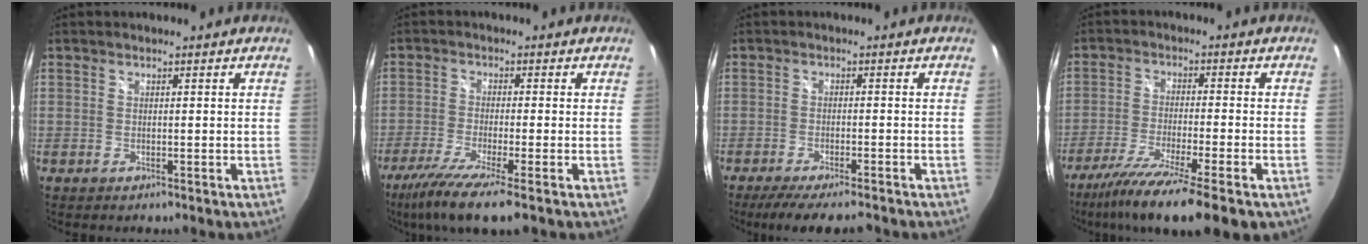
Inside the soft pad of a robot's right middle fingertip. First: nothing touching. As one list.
[{"total": 10.1, "force": [-7.1, 0.2, 7.2], "torque": [-0.164, -0.043, -0.128]}, {"total": 9.1, "force": [-7.7, 1.1, 4.6], "torque": [-0.097, -0.024, -0.122]}, {"total": 14.6, "force": [-10.6, 1.2, 10.0], "torque": [-0.195, -0.050, -0.177]}]